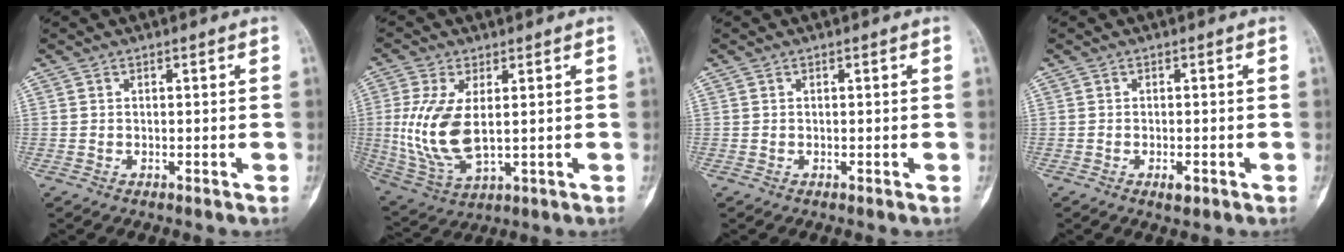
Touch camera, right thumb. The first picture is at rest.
{"total": 12.8, "force": [0.9, 6.4, 11.1], "torque": [-0.240, -0.012, 0.034]}
{"total": 0.0}
{"total": 2.0, "force": [-0.9, 0.8, 1.6], "torque": [-0.023, 0.000, -0.014]}